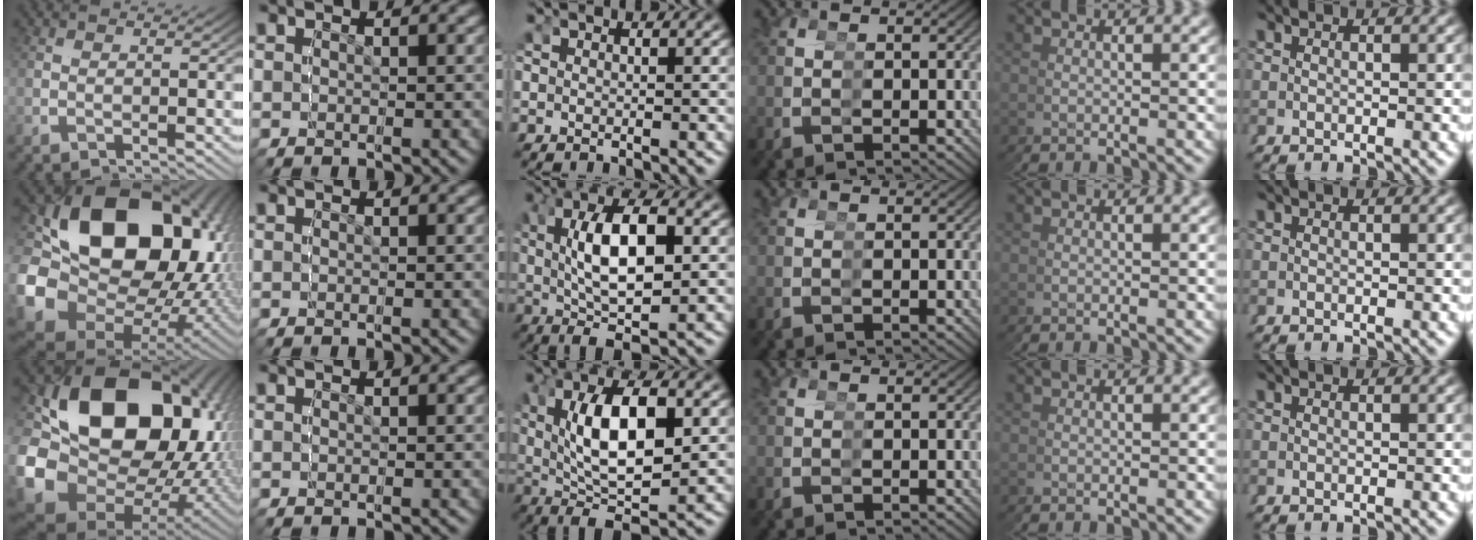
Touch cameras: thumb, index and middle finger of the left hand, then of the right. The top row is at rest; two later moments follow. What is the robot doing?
{"motion": "grasp_and_lifting", "object": "glue stick"}